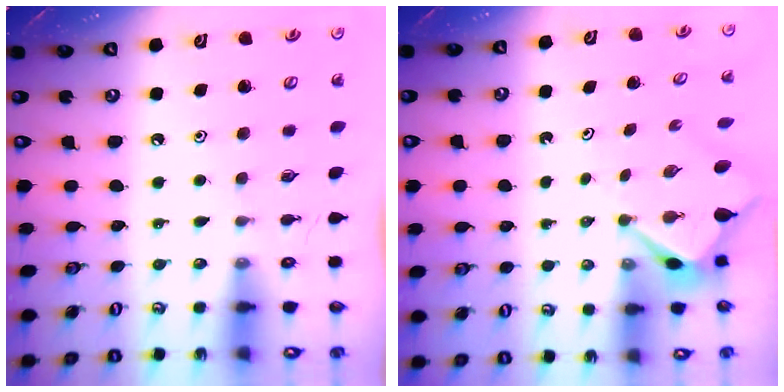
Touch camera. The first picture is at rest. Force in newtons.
{"total": 3.1, "press": 3.1, "slide": 0.2}